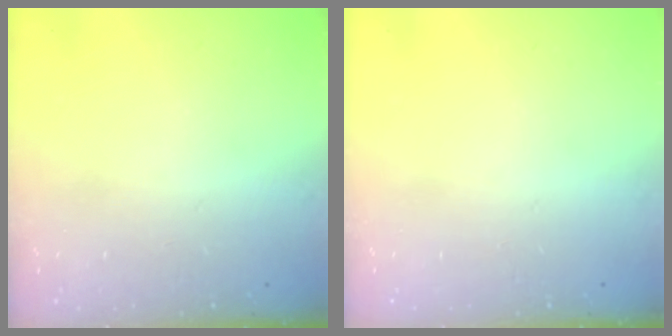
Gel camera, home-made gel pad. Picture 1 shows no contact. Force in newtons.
{"total": 0.0}